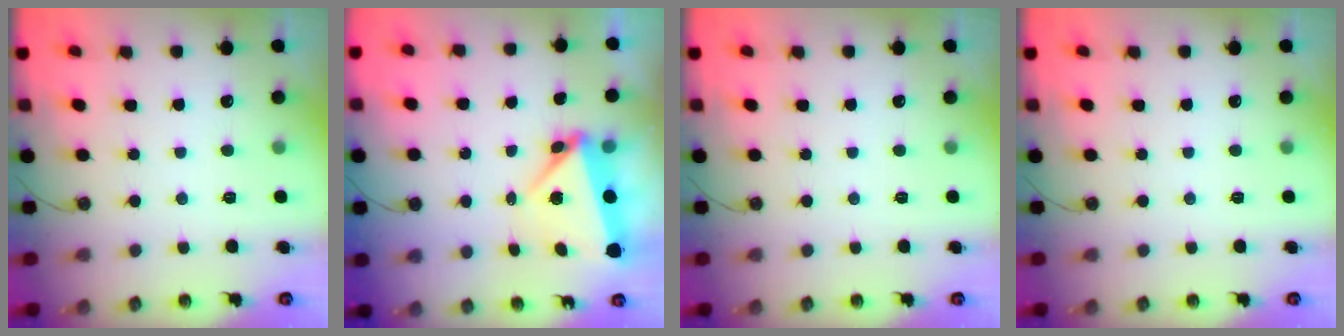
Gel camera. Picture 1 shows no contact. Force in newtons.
{"total": 6.0, "press": 5.1, "slide": 3.3}
{"total": 0.0}
{"total": 0.0}